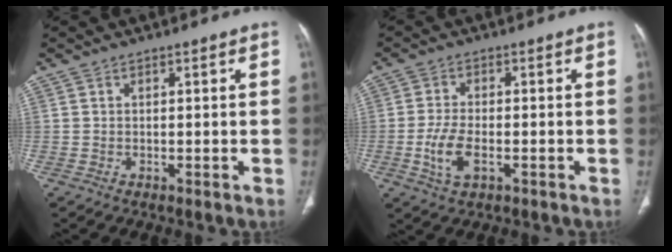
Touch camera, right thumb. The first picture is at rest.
{"total": 6.4, "force": [-1.9, 3.2, 5.2], "torque": [-0.113, 0.005, -0.033]}